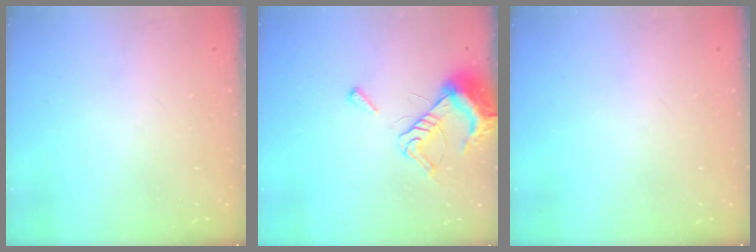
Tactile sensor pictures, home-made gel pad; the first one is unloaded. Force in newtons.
{"total": 8.0, "press": 8.0, "slide": 0.9}
{"total": 0.0}